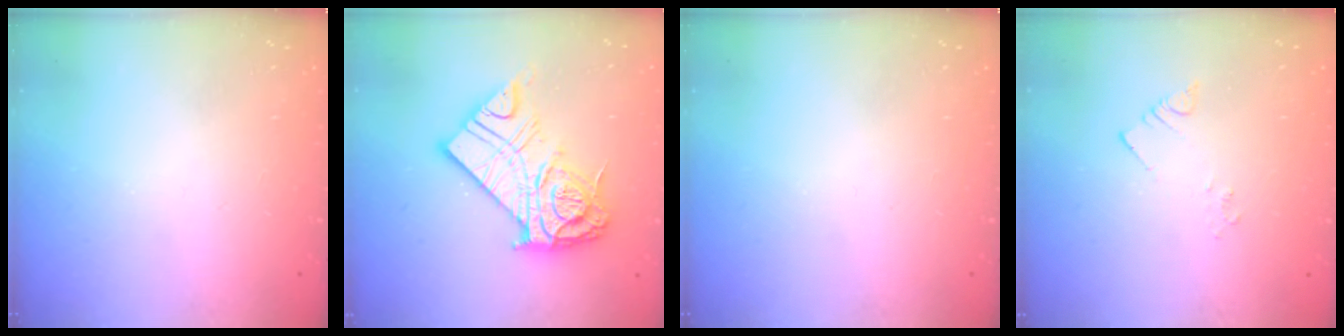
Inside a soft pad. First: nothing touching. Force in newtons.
{"total": 20.3, "press": 20.1, "slide": 2.2}
{"total": 0.0}
{"total": 2.1, "press": 2.1, "slide": 0.3}